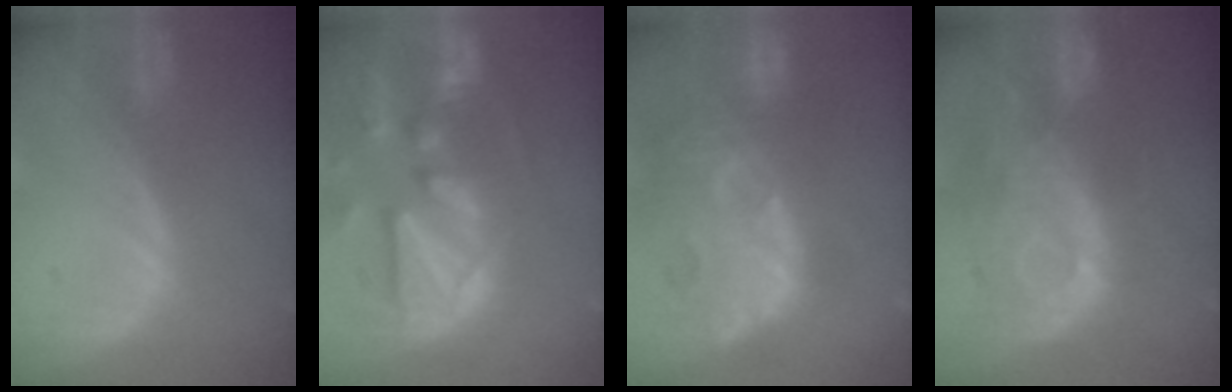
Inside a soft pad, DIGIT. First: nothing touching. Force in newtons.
{"total": 13.1, "press": 11.4, "slide": 6.6}
{"total": 13.5, "press": 12.3, "slide": 5.5}
{"total": 11.2, "press": 10.3, "slide": 4.5}